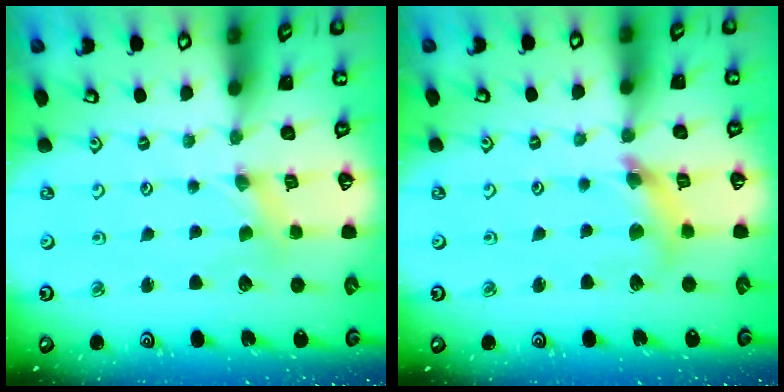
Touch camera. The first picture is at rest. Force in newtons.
{"total": 9.4, "press": 9.4, "slide": 1.2}